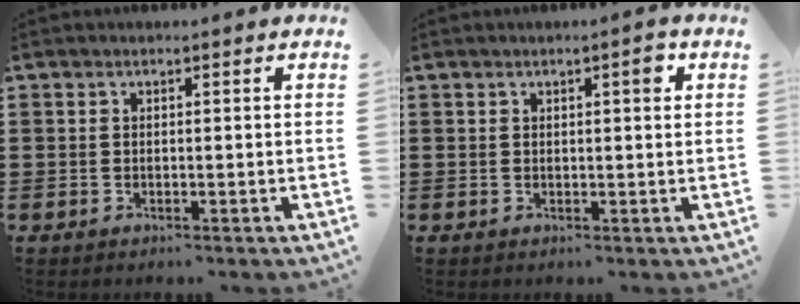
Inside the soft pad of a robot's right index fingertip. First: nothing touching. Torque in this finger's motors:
{"motor_torque": [0.27, -0.22, 0.05, 0.03]}